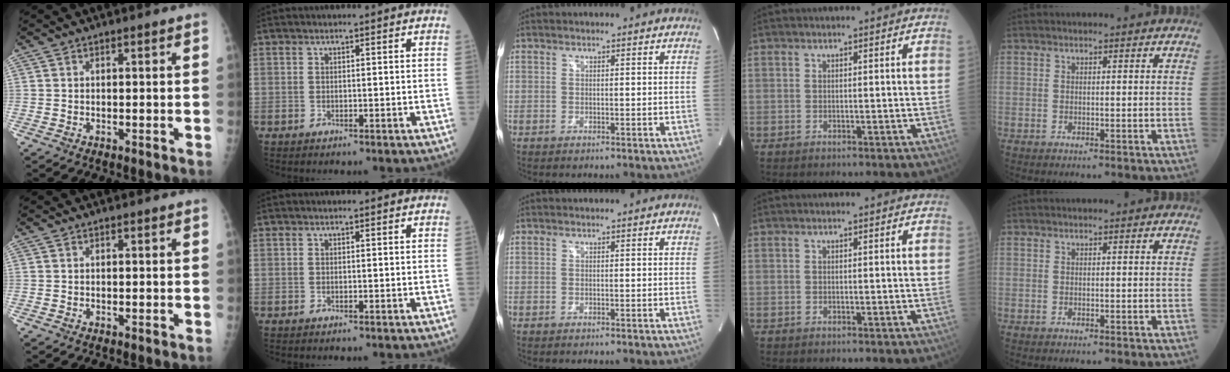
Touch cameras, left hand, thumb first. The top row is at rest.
{}